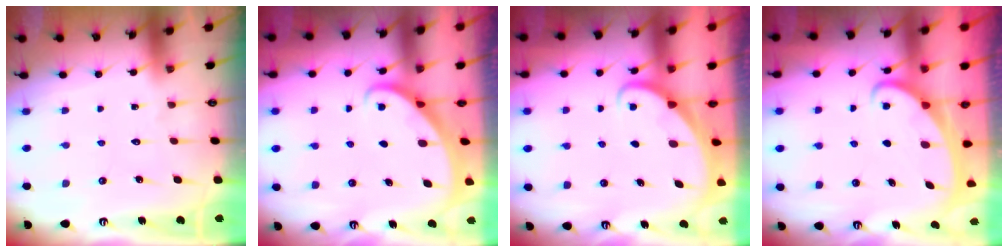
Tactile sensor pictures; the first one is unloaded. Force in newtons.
{"total": 2.0, "press": 2.0, "slide": 0.0}
{"total": 1.8, "press": 1.8, "slide": 0.1}
{"total": 2.1, "press": 2.0, "slide": 0.4}